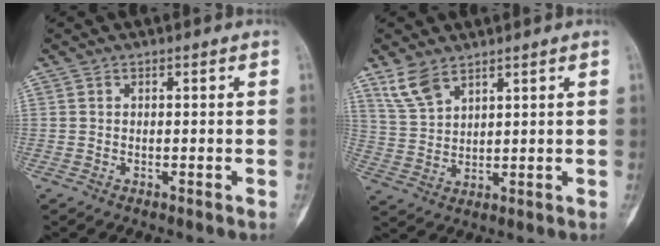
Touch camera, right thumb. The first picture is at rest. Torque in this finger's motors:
{"motor_torque": [0.41, 0.50, -0.06, 0.15, 0.00]}